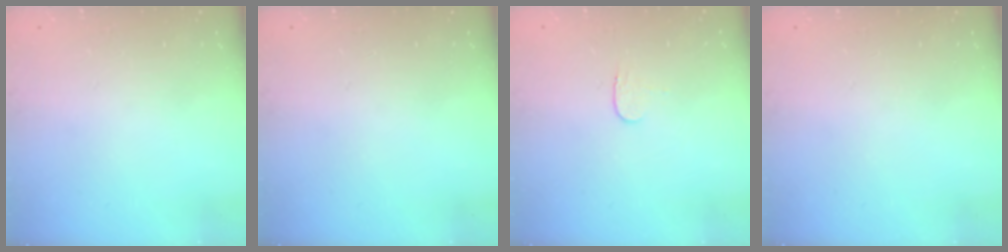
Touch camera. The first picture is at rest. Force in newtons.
{"total": 0.0}
{"total": 3.7, "press": 3.7, "slide": 0.4}
{"total": 0.0}